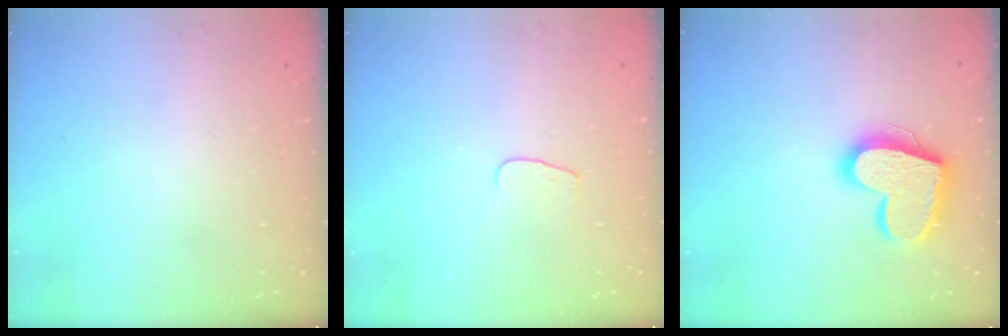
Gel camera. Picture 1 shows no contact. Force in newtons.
{"total": 4.2, "press": 4.2, "slide": 0.4}
{"total": 17.7, "press": 17.7, "slide": 1.5}